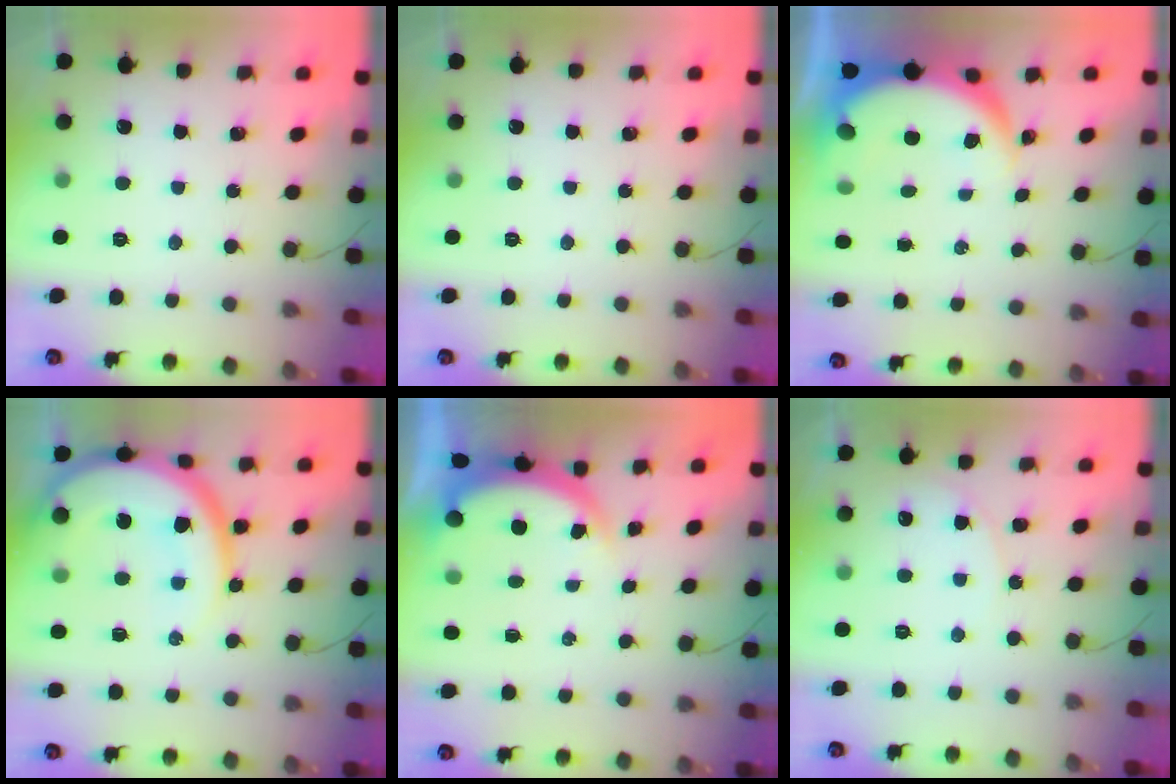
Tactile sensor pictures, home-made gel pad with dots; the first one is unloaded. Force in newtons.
{"total": 0.0}
{"total": 5.9, "press": 5.9, "slide": 0.5}
{"total": 16.0, "press": 15.9, "slide": 1.9}
{"total": 4.7, "press": 4.7, "slide": 0.5}
{"total": 5.2, "press": 5.2, "slide": 0.5}